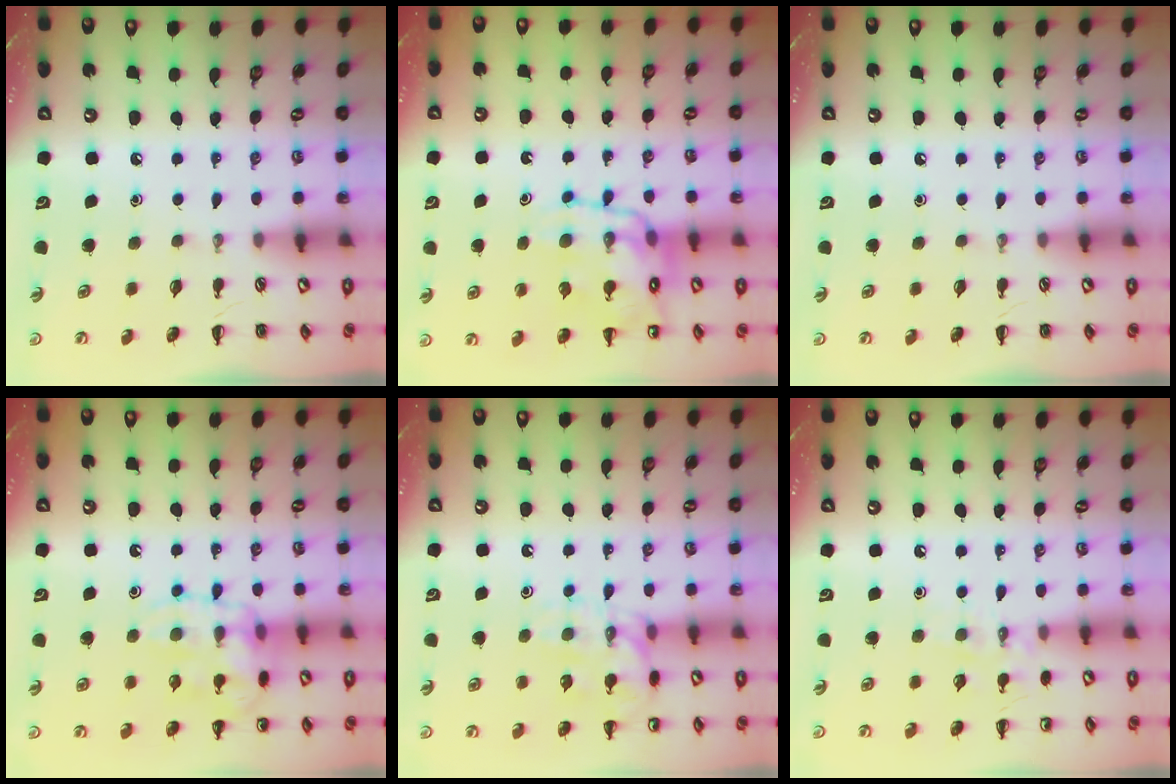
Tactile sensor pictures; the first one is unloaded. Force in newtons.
{"total": 13.1, "press": 12.8, "slide": 2.8}
{"total": 0.0}
{"total": 14.6, "press": 14.6, "slide": 1.1}
{"total": 13.9, "press": 13.9, "slide": 1.3}
{"total": 7.7, "press": 7.6, "slide": 1.5}